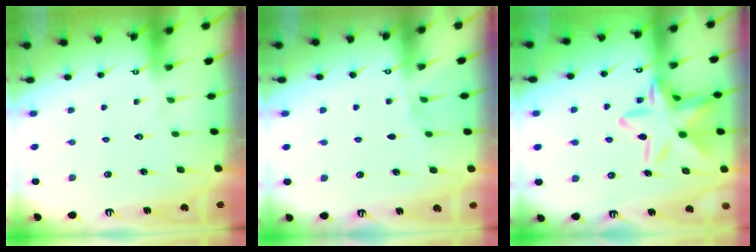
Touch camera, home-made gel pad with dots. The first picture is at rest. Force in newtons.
{"total": 4.8, "press": 3.9, "slide": 2.7}
{"total": 18.8, "press": 18.7, "slide": 1.5}